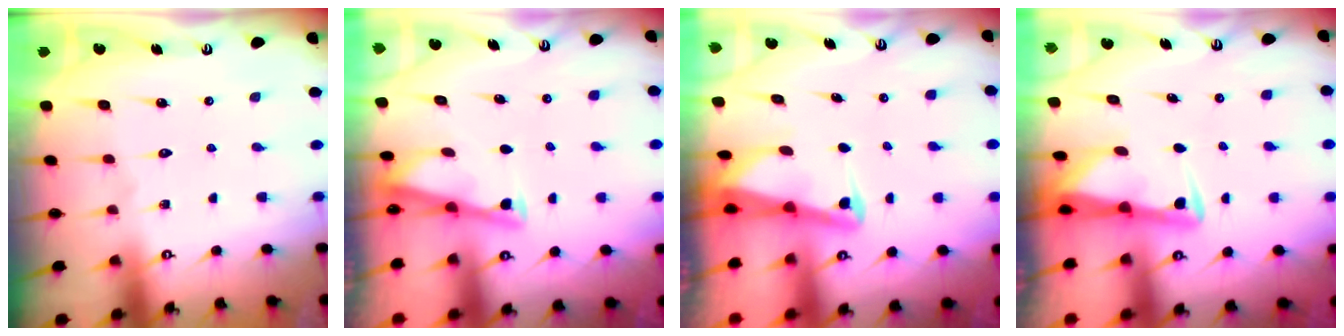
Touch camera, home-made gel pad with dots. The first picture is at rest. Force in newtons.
{"total": 3.3, "press": 3.3, "slide": 0.3}
{"total": 2.7, "press": 2.6, "slide": 0.6}
{"total": 2.9, "press": 2.9, "slide": 0.4}